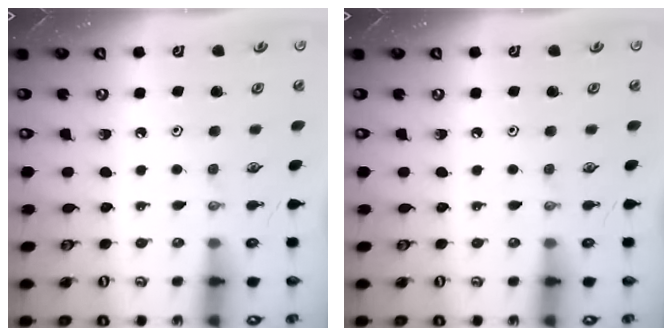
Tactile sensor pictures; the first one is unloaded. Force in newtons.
{"total": 0.0}